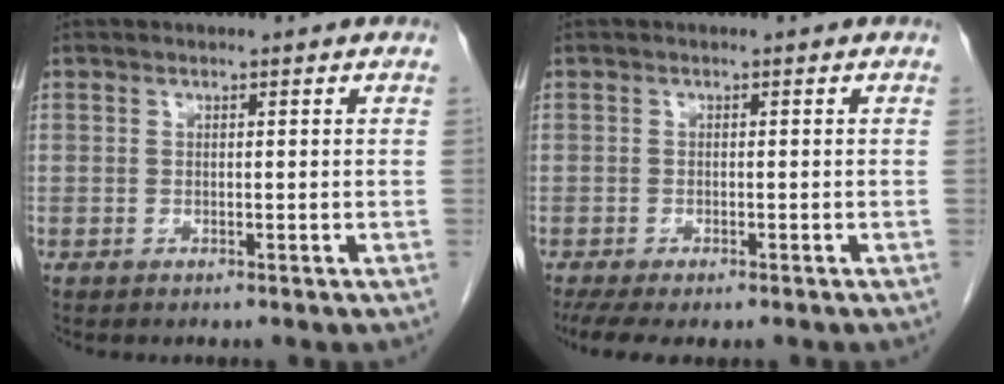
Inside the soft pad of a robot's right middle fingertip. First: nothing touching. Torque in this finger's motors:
{"motor_torque": [0.82, -0.64, 0.19, 0.06]}